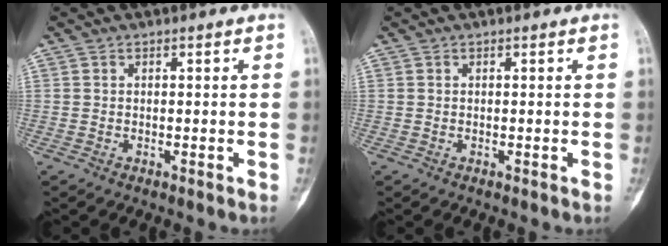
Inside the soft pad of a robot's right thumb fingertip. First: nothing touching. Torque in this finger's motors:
{"motor_torque": [0.01, -0.01, 0.04, -0.04, 0.02]}